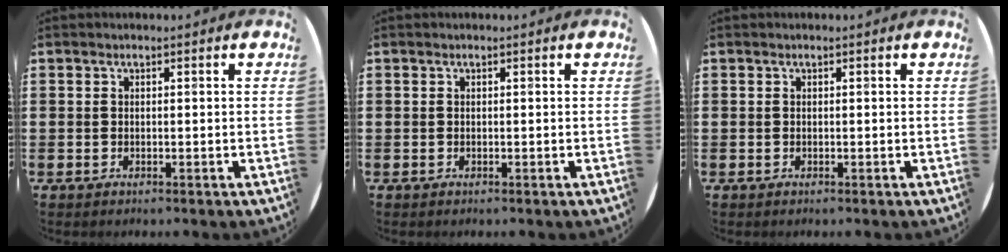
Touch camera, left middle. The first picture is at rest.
{"total": 0.0}
{"total": 0.0}